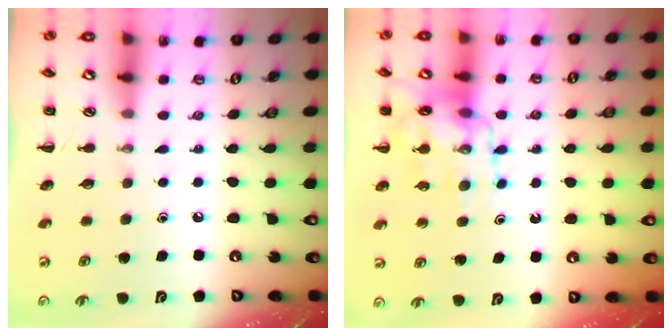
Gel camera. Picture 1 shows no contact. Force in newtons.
{"total": 12.0, "press": 11.7, "slide": 2.4}